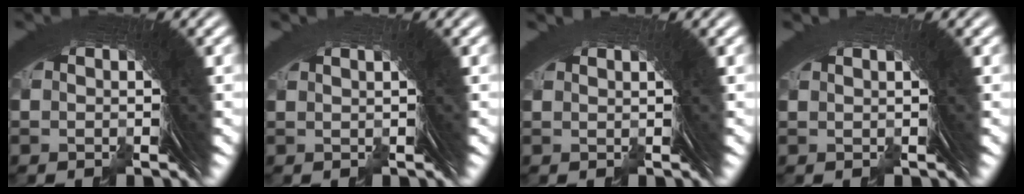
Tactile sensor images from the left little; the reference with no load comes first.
{"total": 0.8, "force": [0.3, -0.7, -0.3], "torque": [0.013, 0.003, 0.009]}
{"total": 1.4, "force": [0.7, -0.9, -0.8], "torque": [0.019, 0.003, 0.014]}
{"total": 0.9, "force": [0.1, -0.7, -0.5], "torque": [0.014, 0.002, 0.007]}